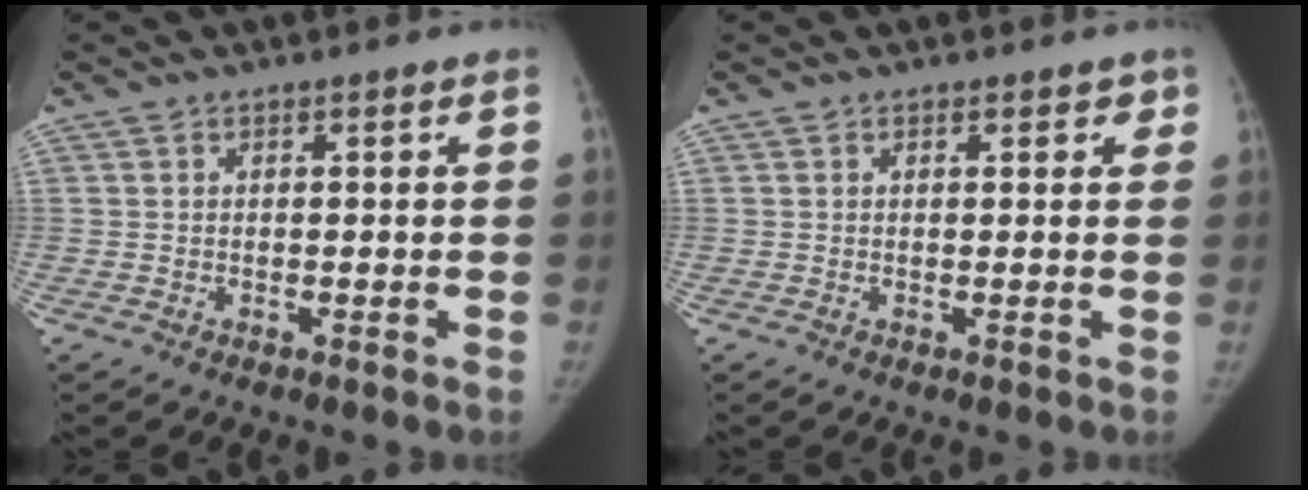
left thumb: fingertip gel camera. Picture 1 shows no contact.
{"total": 1.7, "force": [1.0, 1.0, 0.9], "torque": [0.007, -0.002, 0.008]}